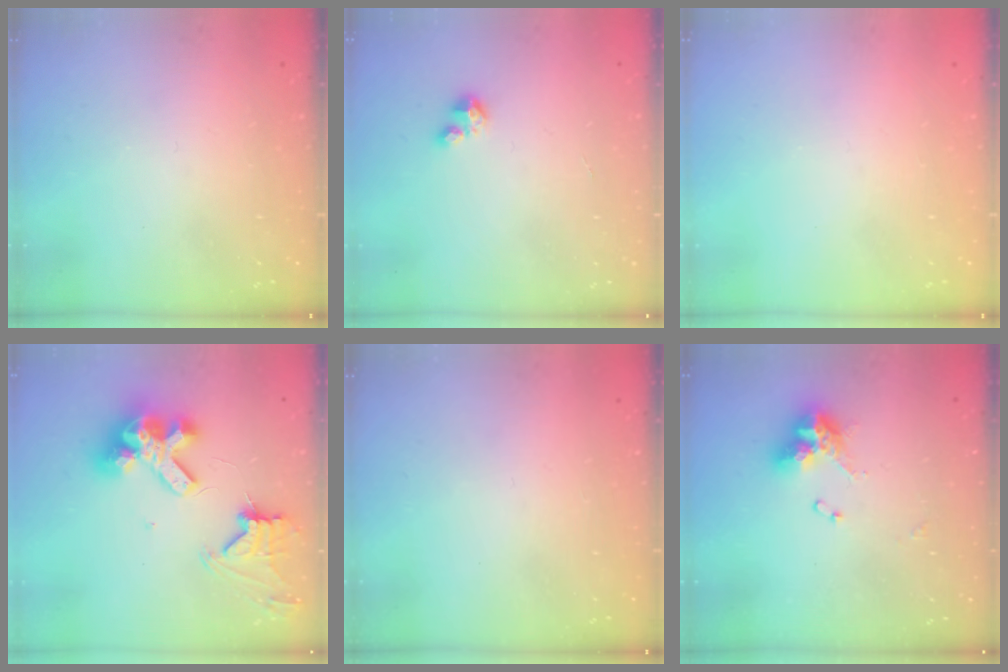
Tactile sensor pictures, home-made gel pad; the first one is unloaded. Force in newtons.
{"total": 1.9, "press": 1.9, "slide": 0.1}
{"total": 0.0}
{"total": 15.0, "press": 14.9, "slide": 1.8}
{"total": 0.0}
{"total": 11.3, "press": 11.2, "slide": 1.0}